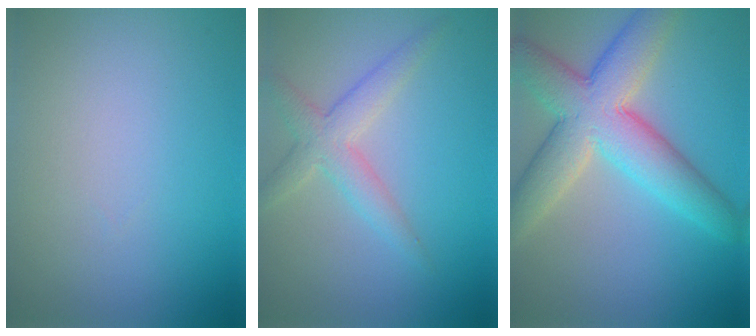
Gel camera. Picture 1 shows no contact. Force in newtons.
{"total": 3.3, "press": 3.3, "slide": 0.1}
{"total": 8.7, "press": 8.7, "slide": 0.3}